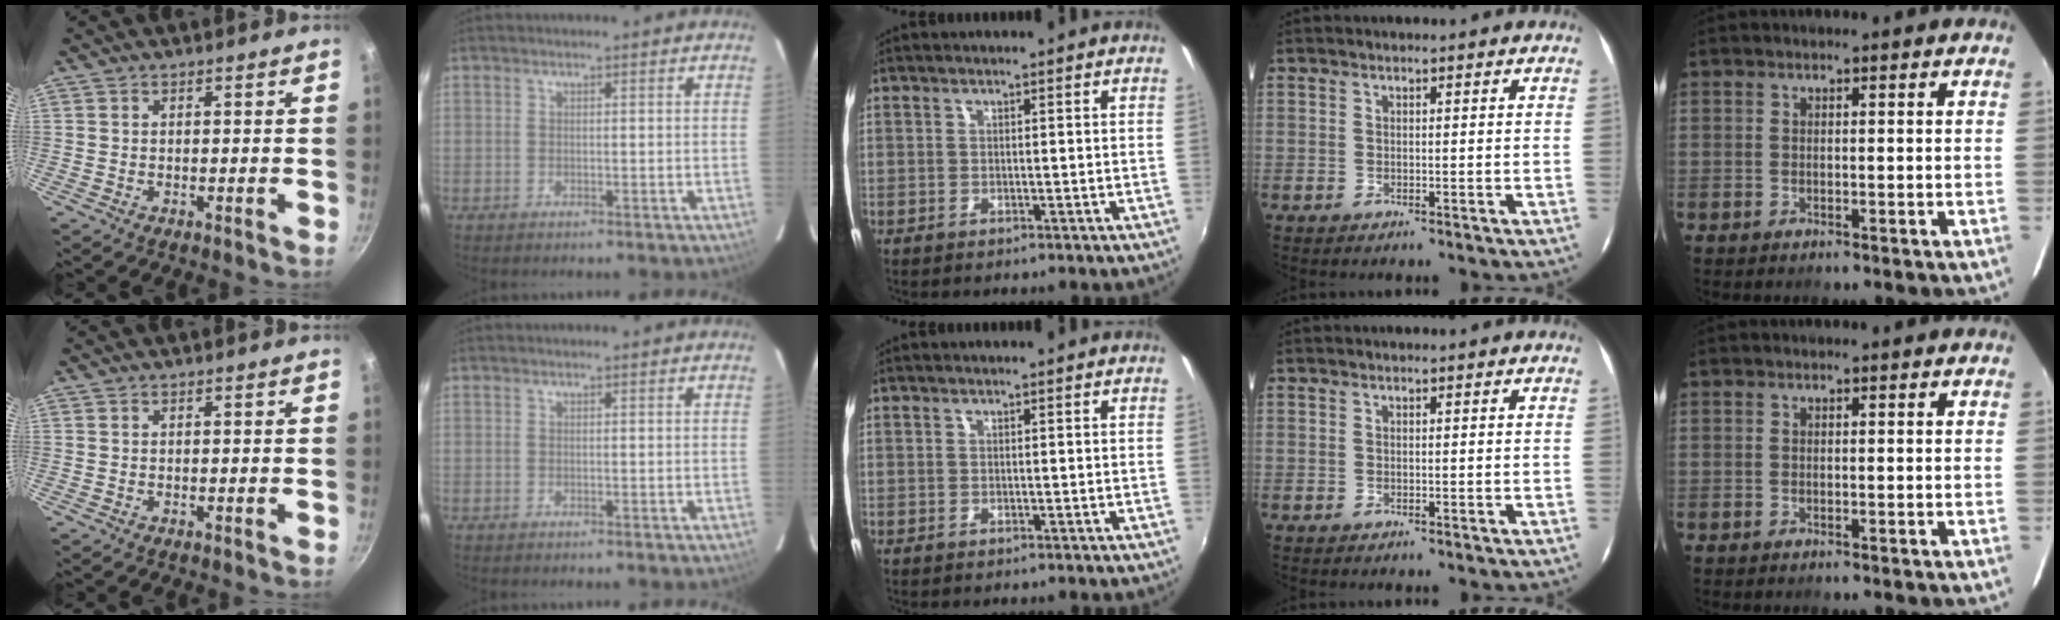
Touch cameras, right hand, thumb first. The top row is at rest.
{}